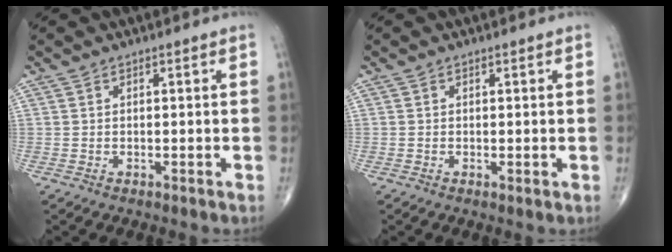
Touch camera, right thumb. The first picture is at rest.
{"total": 0.5, "force": [0.0, 0.2, 0.5], "torque": [-0.012, -0.004, -0.002]}